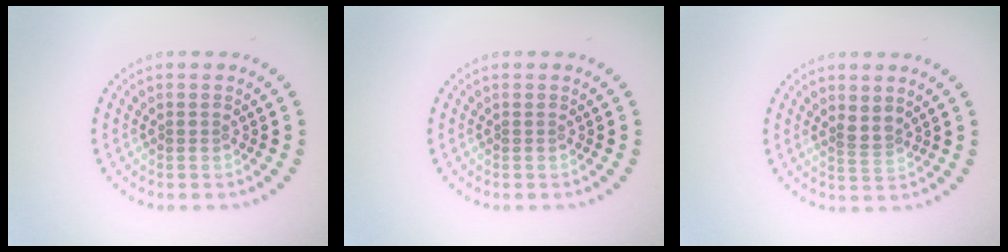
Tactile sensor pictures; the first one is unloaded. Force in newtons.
{"total": 0.0}
{"total": 1.8, "press": 1.3, "slide": 1.2}